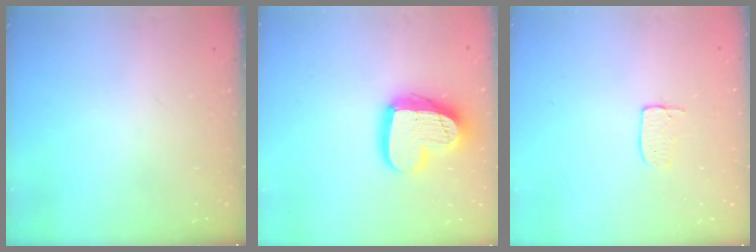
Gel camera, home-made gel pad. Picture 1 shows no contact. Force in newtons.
{"total": 17.4, "press": 17.4, "slide": 1.6}
{"total": 3.7, "press": 3.7, "slide": 0.2}